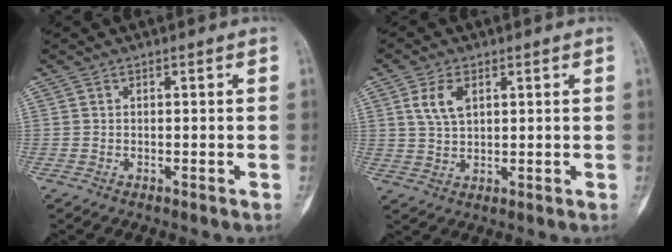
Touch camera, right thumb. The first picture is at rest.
{"total": 5.2, "force": [2.0, 3.0, 3.8], "torque": [-0.072, -0.005, 0.041]}